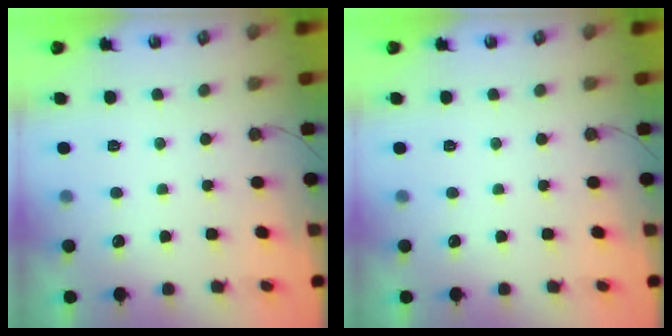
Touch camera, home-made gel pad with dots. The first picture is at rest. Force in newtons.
{"total": 0.0}